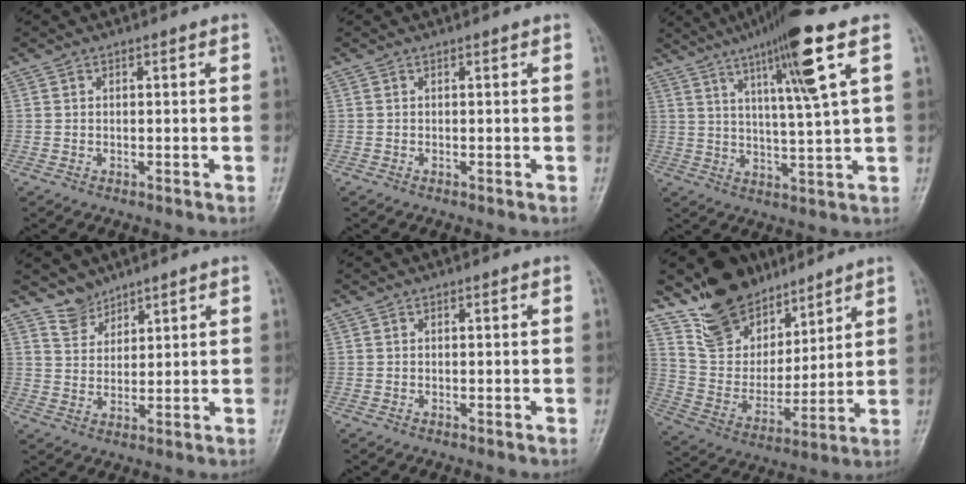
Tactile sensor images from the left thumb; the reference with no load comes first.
{"total": 0.0}
{"total": 13.9, "force": [6.5, 0.3, 12.3], "torque": [-0.210, -0.018, 0.107]}
{"total": 3.9, "force": [3.4, 1.8, 0.1], "torque": [0.020, -0.030, 0.068]}
{"total": 0.0}
{"total": 16.6, "force": [12.1, 9.8, 5.8], "torque": [-0.052, -0.069, 0.232]}